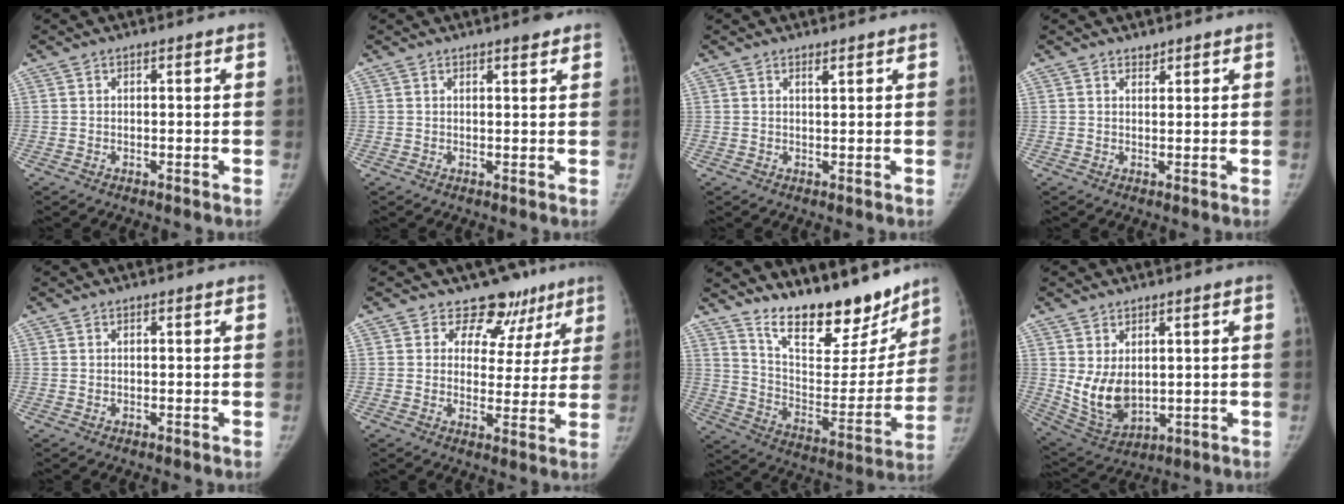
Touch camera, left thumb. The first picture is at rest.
{"total": 2.0, "force": [1.5, 0.5, 1.3], "torque": [-0.015, -0.008, 0.019]}
{"total": 0.9, "force": [0.7, 0.1, 0.5], "torque": [-0.008, -0.007, 0.013]}
{"total": 1.1, "force": [1.0, 0.6, 0.1], "torque": [0.011, -0.008, 0.014]}
{"total": 0.0}
{"total": 9.8, "force": [7.0, 6.7, 1.3], "torque": [0.027, -0.034, 0.079]}
{"total": 22.7, "force": [18.2, 7.8, 11.0], "torque": [-0.121, -0.113, 0.285]}
{"total": 9.1, "force": [1.2, 6.0, 6.7], "torque": [-0.106, -0.022, 0.048]}